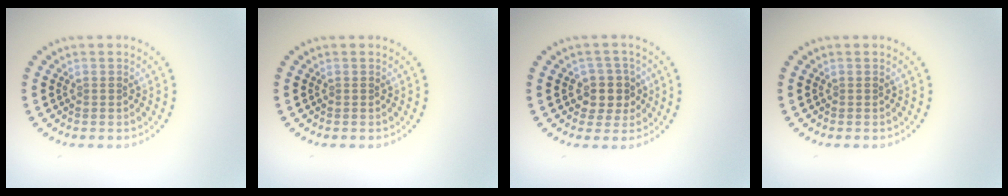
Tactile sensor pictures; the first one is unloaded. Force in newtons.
{"total": 0.0}
{"total": 3.0, "press": 2.7, "slide": 1.3}
{"total": 0.0}